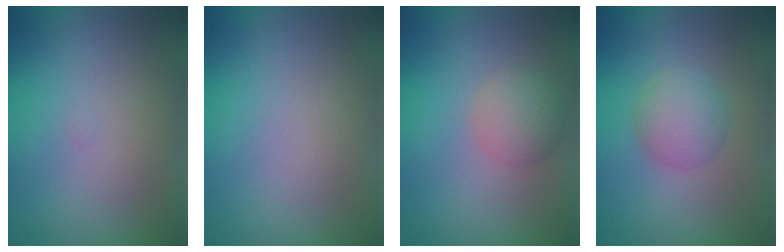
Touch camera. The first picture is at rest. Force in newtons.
{"total": 0.0}
{"total": 2.5, "press": 2.5, "slide": 0.1}
{"total": 2.9, "press": 2.9, "slide": 0.1}